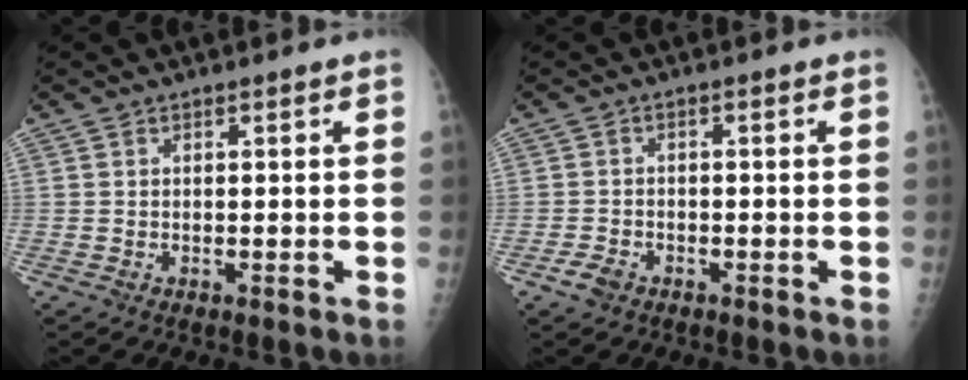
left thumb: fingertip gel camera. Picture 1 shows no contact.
{"total": 2.5, "force": [-1.7, 1.5, 1.1], "torque": [-0.021, 0.008, -0.028]}